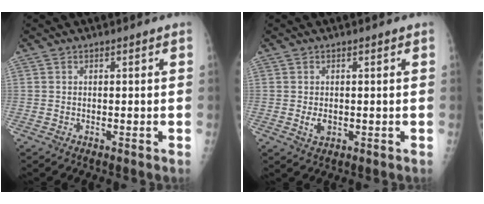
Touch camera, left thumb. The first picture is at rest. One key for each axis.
{"total": 2.3, "fx": -0.1, "fy": 1.6, "fz": 1.7, "tx": -0.025, "ty": -0.004, "tz": 0.002}